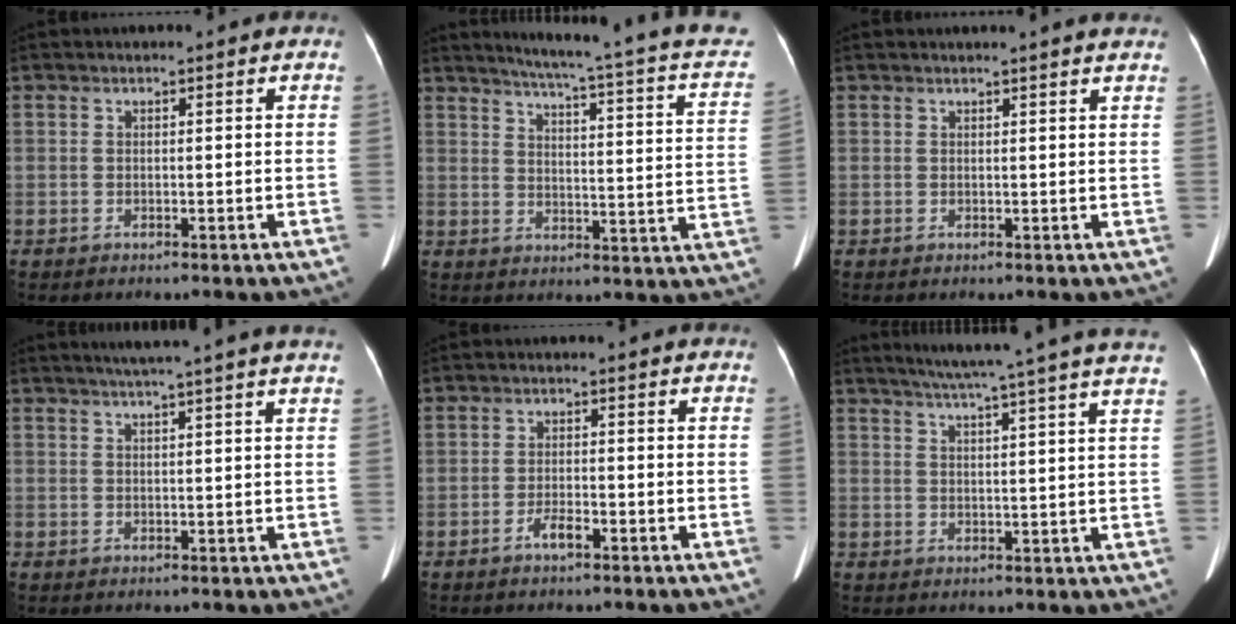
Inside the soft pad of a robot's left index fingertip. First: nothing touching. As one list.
[{"total": 20.4, "force": [16.8, 0.6, 11.5], "torque": [-0.162, -0.050, 0.184]}, {"total": 4.4, "force": [4.0, -0.3, 1.8], "torque": [-0.024, 0.007, 0.032]}, {"total": 9.1, "force": [7.6, -1.0, 4.8], "torque": [-0.067, 0.024, 0.084]}, {"total": 2.4, "force": [-1.8, 0.5, 1.6], "torque": [-0.033, -0.003, -0.032]}, {"total": 18.7, "force": [16.2, -1.5, 9.2], "torque": [-0.147, -0.014, 0.201]}]